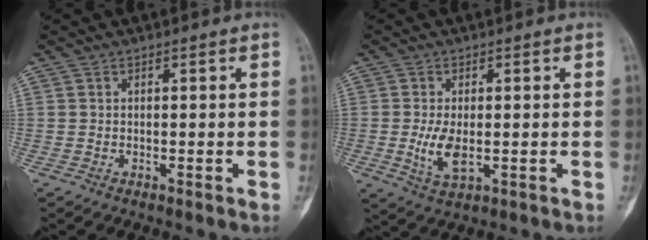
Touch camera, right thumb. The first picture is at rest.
{"total": 5.5, "force": [-0.6, 2.7, 4.8], "torque": [-0.095, -0.012, -0.004]}